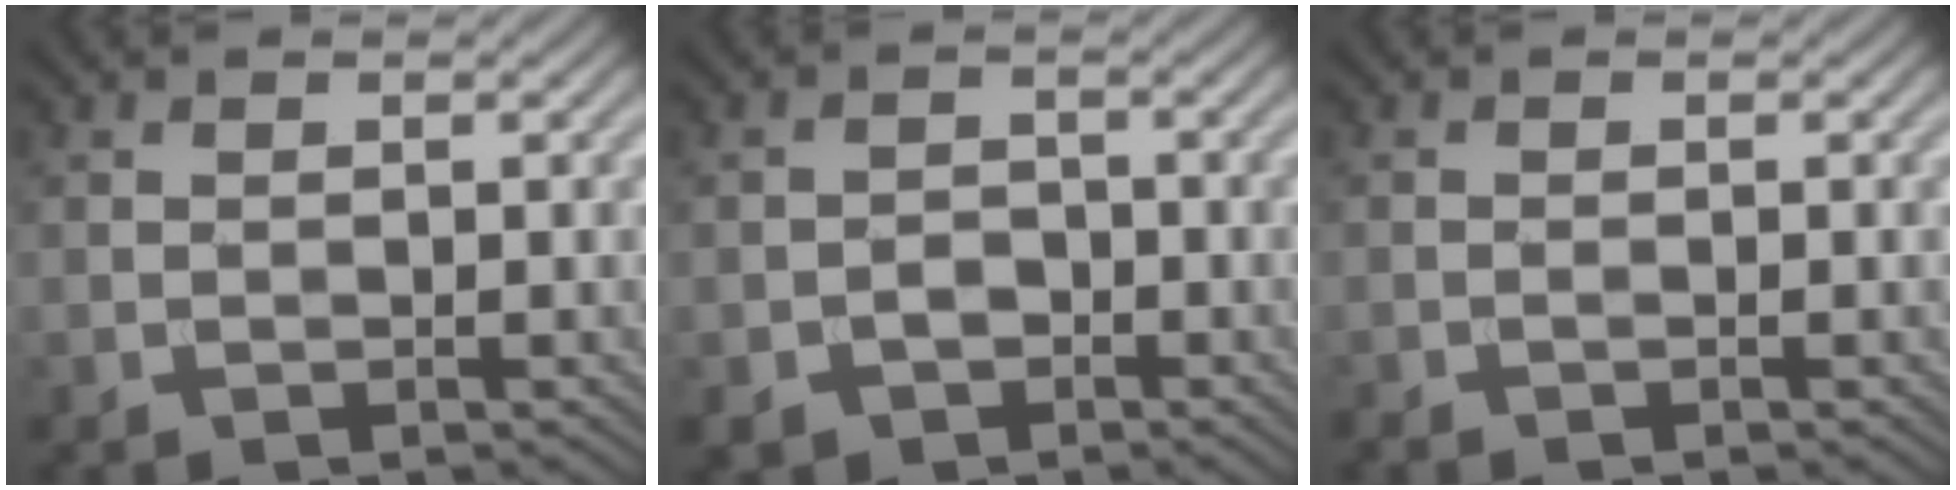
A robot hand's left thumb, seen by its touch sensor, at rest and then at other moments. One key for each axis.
{"total": 3.2, "fx": -1.8, "fy": 2.4, "fz": 1.2, "tx": -0.019, "ty": -0.003, "tz": -0.036}
{"total": 0.6, "fx": -0.5, "fy": 0.0, "fz": 0.3, "tx": -0.007, "ty": 0.001, "tz": -0.011}